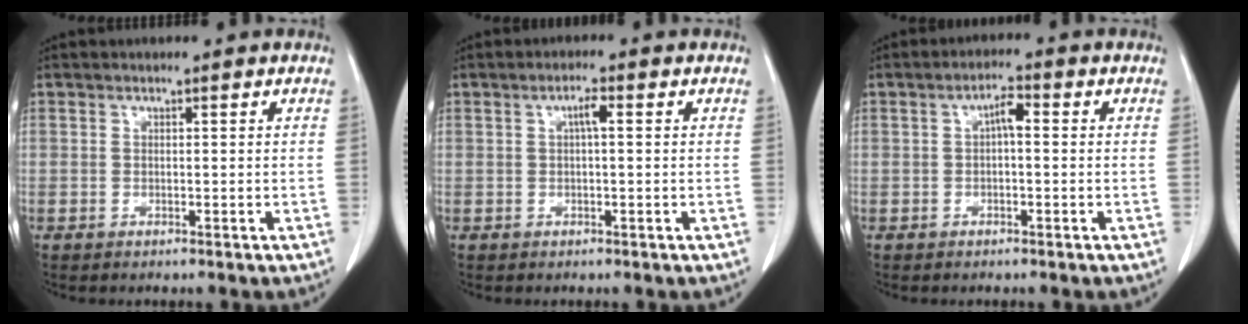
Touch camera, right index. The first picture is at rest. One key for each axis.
{"total": 2.0, "fx": 0.4, "fy": 0.3, "fz": 2.0, "tx": -0.036, "ty": 0.005, "tz": 0.006}
{"total": 2.8, "fx": 0.2, "fy": 0.9, "fz": 2.6, "tx": -0.044, "ty": 0.010, "tz": 0.001}